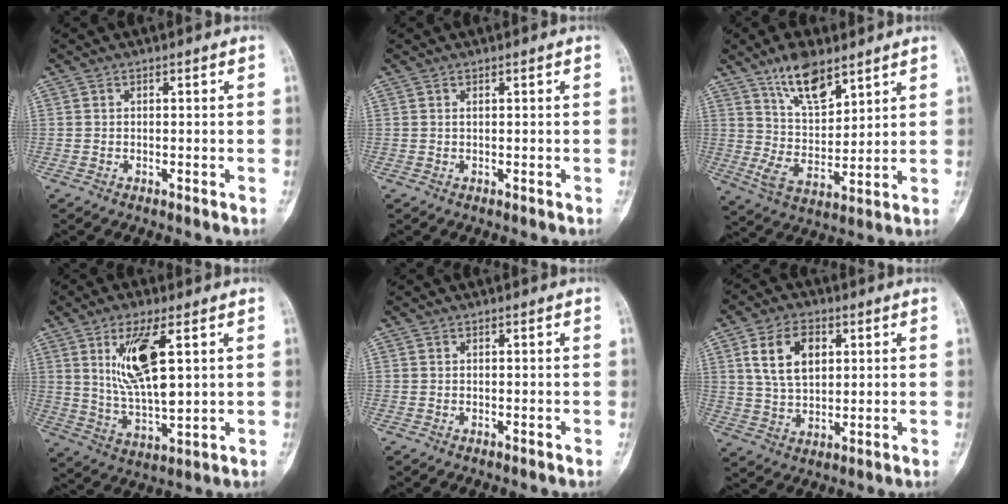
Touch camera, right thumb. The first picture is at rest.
{"total": 0.0}
{"total": 11.1, "force": [7.3, 4.4, 7.1], "torque": [-0.112, -0.046, 0.141]}
{"total": 13.1, "force": [4.2, 4.4, 11.6], "torque": [-0.214, -0.025, 0.089]}
{"total": 0.0}
{"total": 10.3, "force": [3.4, 6.4, 7.2], "torque": [-0.119, -0.006, 0.067]}